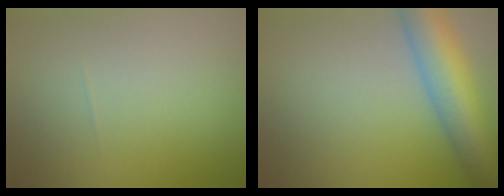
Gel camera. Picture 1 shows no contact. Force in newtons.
{"total": 8.8, "press": 8.8, "slide": 0.4}